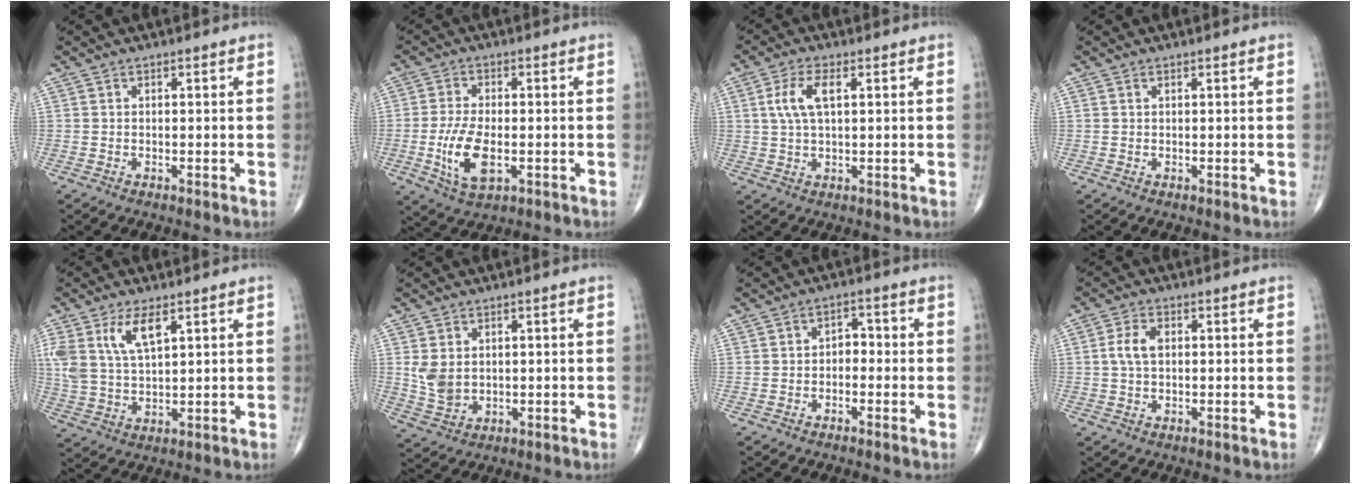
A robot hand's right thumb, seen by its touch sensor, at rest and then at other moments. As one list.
[{"total": 9.1, "force": [-2.0, 4.3, 7.8], "torque": [-0.155, -0.003, -0.033]}, {"total": 6.0, "force": [1.6, 2.5, 5.2], "torque": [-0.115, 0.006, 0.034]}, {"total": 0.0}, {"total": 8.9, "force": [4.3, 3.8, 6.8], "torque": [-0.137, -0.011, 0.092]}, {"total": 5.2, "force": [1.0, 3.8, 3.4], "torque": [-0.057, -0.010, 0.033]}, {"total": 2.8, "force": [-0.7, 2.0, 1.9], "torque": [-0.010, 0.019, -0.021]}, {"total": 4.1, "force": [0.5, 2.4, 3.3], "torque": [-0.075, 0.008, 0.007]}]